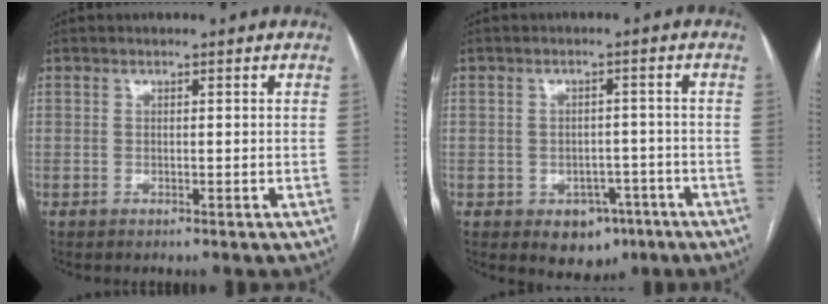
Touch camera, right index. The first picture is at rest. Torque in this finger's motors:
{"motor_torque": [-0.40, -0.34, -0.14, -0.05]}